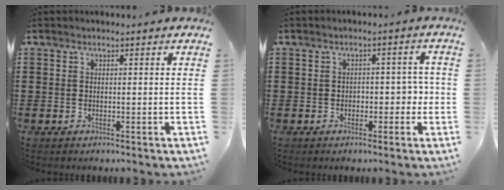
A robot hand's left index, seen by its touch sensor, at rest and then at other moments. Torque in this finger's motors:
{"motor_torque": [0.06, 0.01, 0.18, 0.03]}